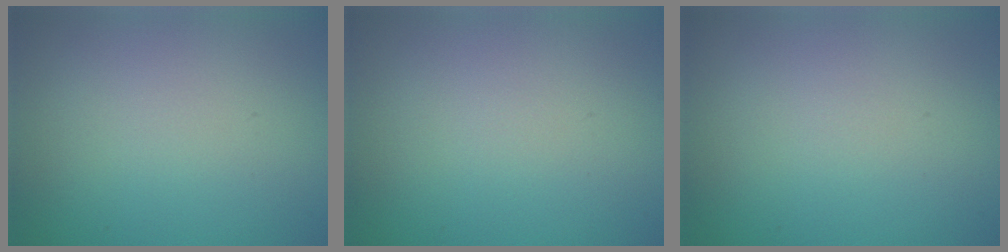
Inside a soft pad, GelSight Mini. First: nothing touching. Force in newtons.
{"total": 0.0}
{"total": 0.0}